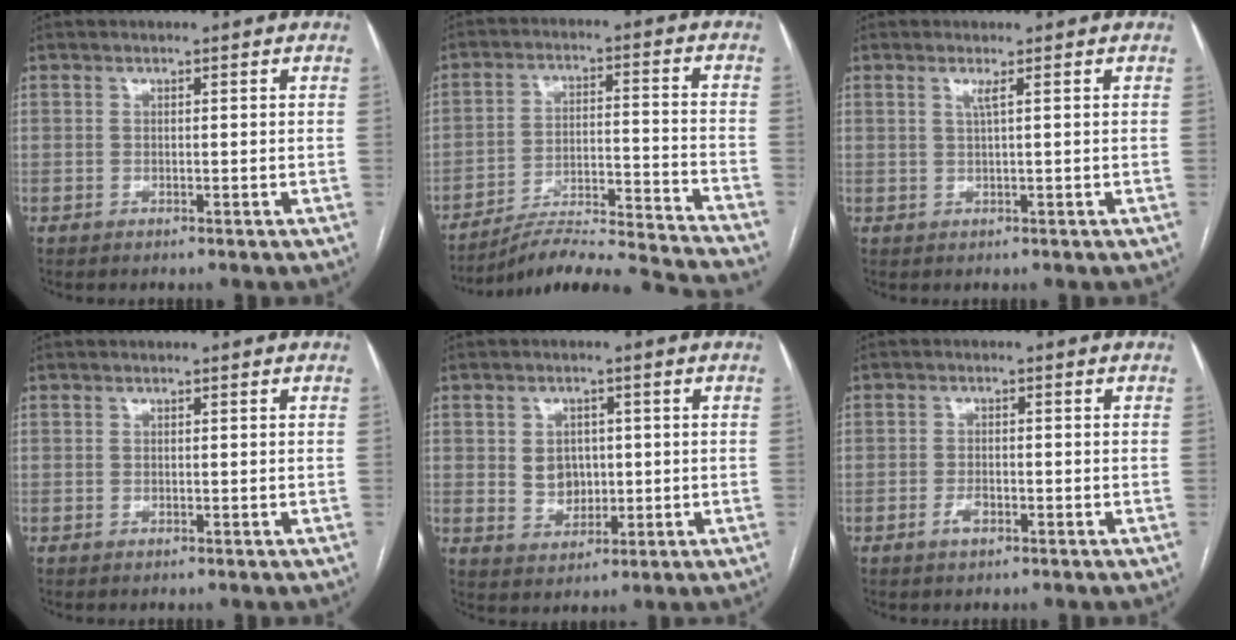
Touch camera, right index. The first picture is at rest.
{"total": 19.1, "force": [-18.2, -1.7, 5.5], "torque": [-0.072, -0.004, -0.269]}
{"total": 1.3, "force": [0.5, -0.3, 1.1], "torque": [-0.030, -0.003, 0.011]}
{"total": 0.0}
{"total": 4.9, "force": [0.5, 4.0, 2.8], "torque": [-0.042, 0.007, 0.019]}
{"total": 2.3, "force": [-1.2, 1.0, 1.7], "torque": [-0.033, 0.002, -0.021]}